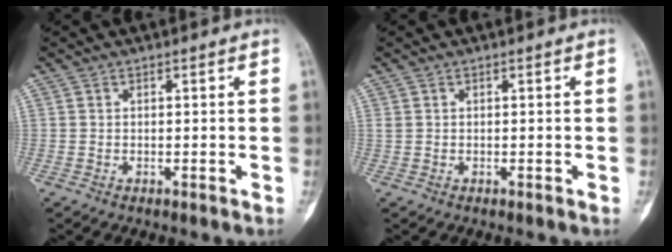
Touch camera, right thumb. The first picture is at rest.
{"total": 0.5, "force": [0.2, 0.5, 0.2], "torque": [0.002, 0.004, 0.003]}